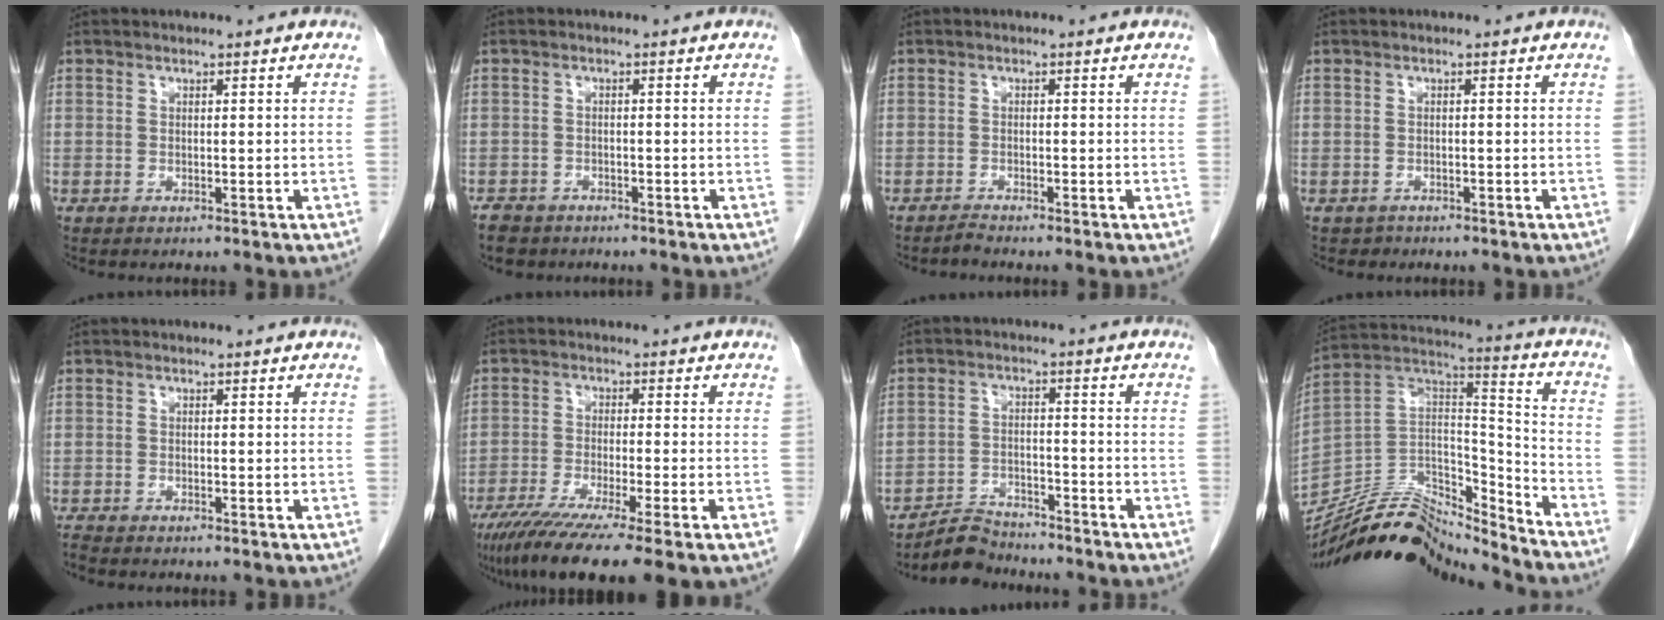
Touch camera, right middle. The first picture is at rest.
{"total": 4.0, "force": [-3.2, 2.3, 0.9], "torque": [-0.019, 0.000, -0.049]}
{"total": 1.0, "force": [-1.0, -0.2, 0.0], "torque": [0.001, -0.004, -0.017]}
{"total": 0.0}
{"total": 2.0, "force": [-1.9, 0.2, 0.7], "torque": [-0.015, -0.005, -0.030]}
{"total": 13.4, "force": [-9.3, 0.4, 9.6], "torque": [-0.153, -0.038, -0.151]}
{"total": 5.2, "force": [-5.1, 1.3, -0.1], "torque": [0.003, -0.001, -0.088]}
{"total": 17.8, "force": [-17.1, 2.5, 4.2], "torque": [-0.060, 0.059, -0.297]}